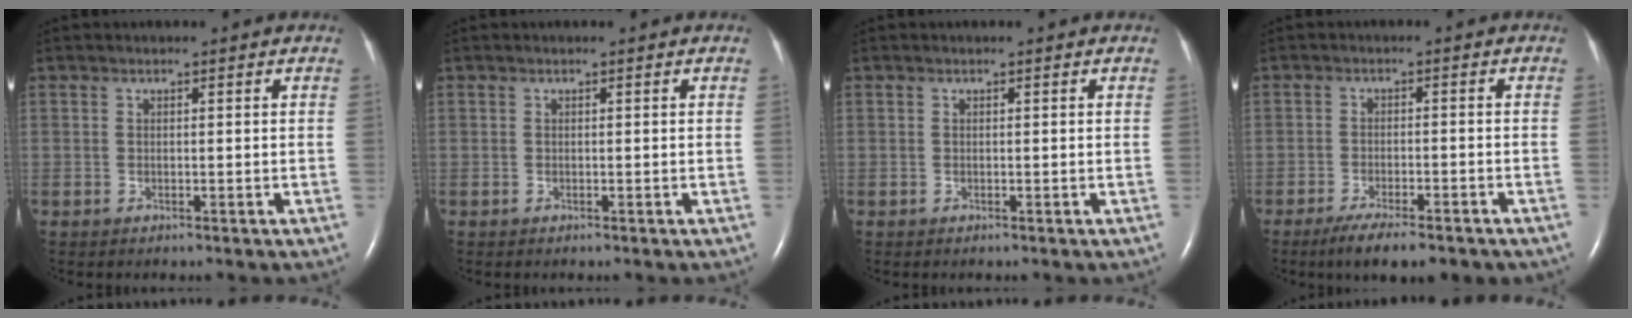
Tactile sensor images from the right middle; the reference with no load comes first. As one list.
[{"total": 0.0}, {"total": 0.0}, {"total": 8.9, "force": [-6.7, 2.1, 5.4], "torque": [-0.079, -0.013, -0.094]}]